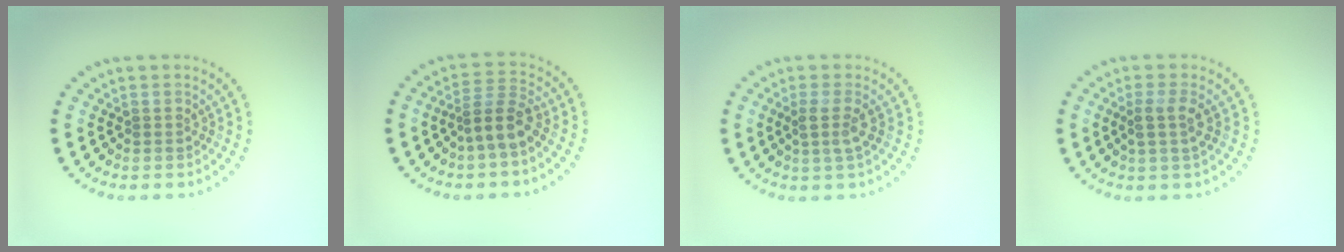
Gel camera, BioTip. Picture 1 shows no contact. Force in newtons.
{"total": 2.9, "press": 2.3, "slide": 1.8}
{"total": 1.9, "press": 1.4, "slide": 1.3}
{"total": 2.0, "press": 1.6, "slide": 1.2}